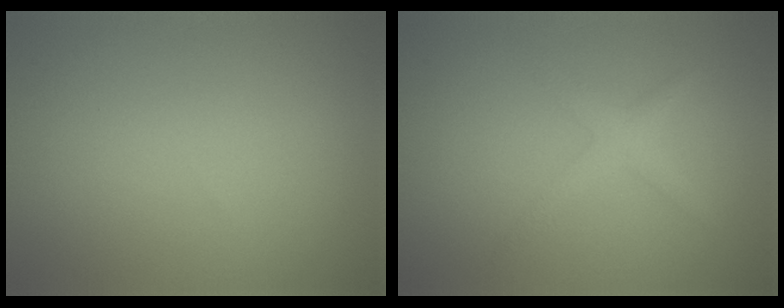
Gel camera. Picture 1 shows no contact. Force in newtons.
{"total": 1.9, "press": 1.9, "slide": 0.1}